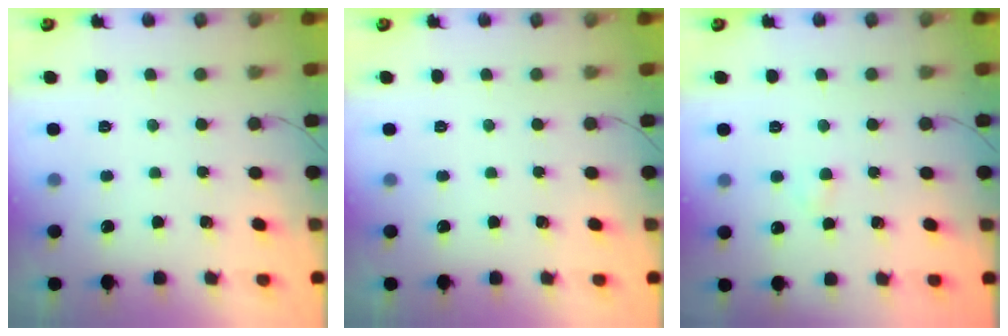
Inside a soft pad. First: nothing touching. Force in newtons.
{"total": 0.0}
{"total": 2.2, "press": 2.1, "slide": 0.8}